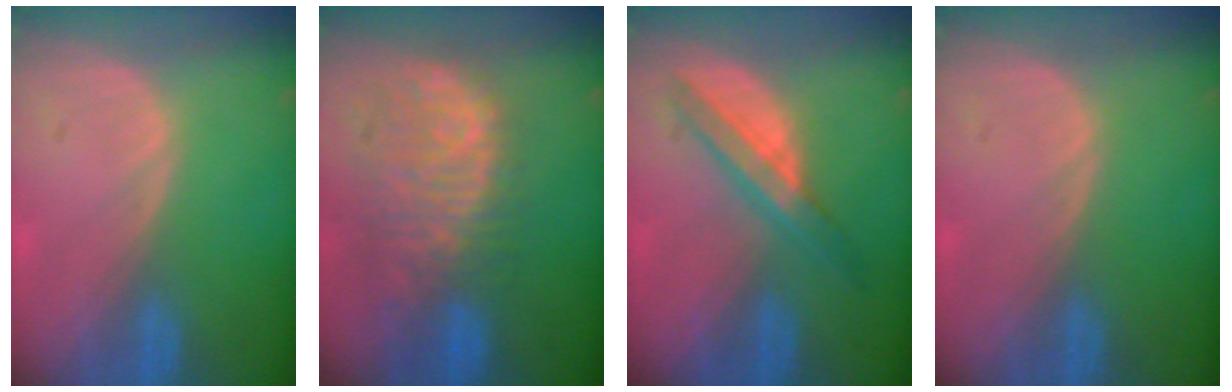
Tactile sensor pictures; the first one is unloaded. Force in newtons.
{"total": 11.2, "press": 9.6, "slide": 5.8}
{"total": 5.3, "press": 5.3, "slide": 0.3}
{"total": 0.0}